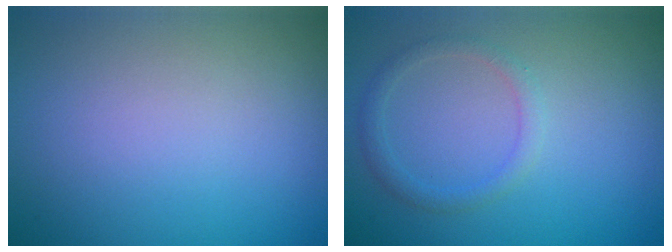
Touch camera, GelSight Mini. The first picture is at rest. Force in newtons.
{"total": 1.5, "press": 1.5, "slide": 0.1}